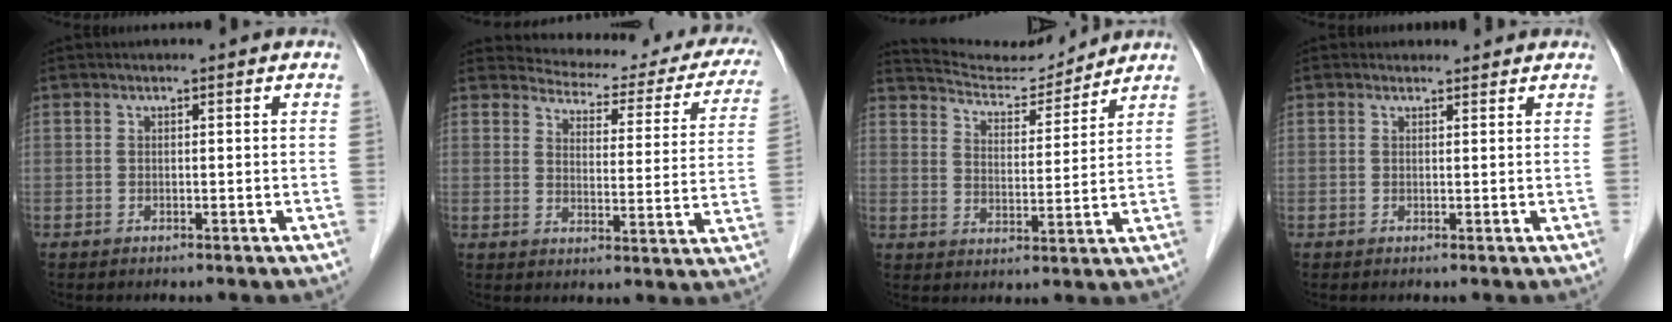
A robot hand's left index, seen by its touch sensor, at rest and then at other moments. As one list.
[{"total": 19.3, "force": [18.0, 4.8, 5.1], "torque": [-0.044, -0.052, 0.193]}, {"total": 10.0, "force": [9.9, 0.6, 1.2], "torque": [-0.031, 0.007, 0.167]}, {"total": 1.5, "force": [1.4, 0.6, 0.0], "torque": [-0.009, 0.009, 0.018]}]